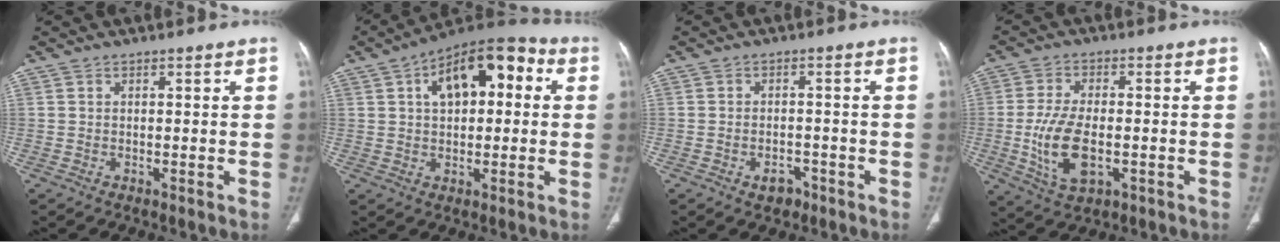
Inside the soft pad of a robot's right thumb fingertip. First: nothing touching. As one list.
[{"total": 15.4, "force": [4.1, 8.2, 12.3], "torque": [-0.154, 0.031, 0.056]}, {"total": 3.0, "force": [-1.9, 1.9, 1.3], "torque": [-0.014, 0.013, -0.021]}, {"total": 10.7, "force": [-2.2, 5.4, 8.9], "torque": [-0.178, -0.001, -0.035]}]